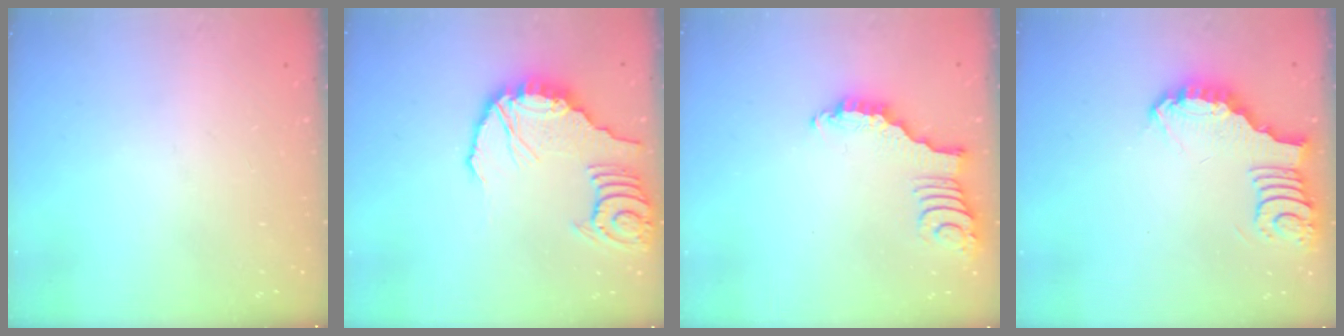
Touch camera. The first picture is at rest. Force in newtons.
{"total": 14.4, "press": 14.3, "slide": 1.8}
{"total": 2.9, "press": 2.9, "slide": 0.4}
{"total": 3.8, "press": 3.8, "slide": 0.3}